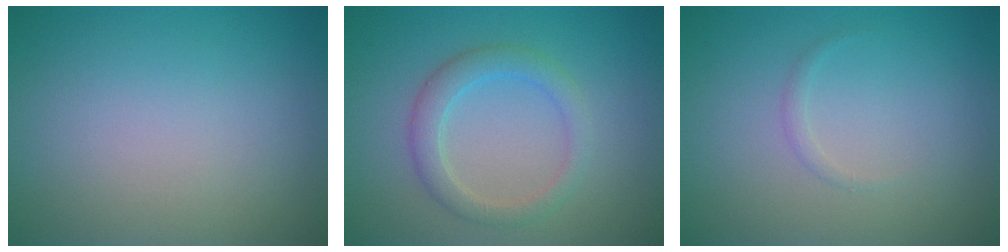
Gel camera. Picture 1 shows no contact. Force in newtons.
{"total": 2.8, "press": 2.8, "slide": 0.1}
{"total": 0.6, "press": 0.6, "slide": 0.1}